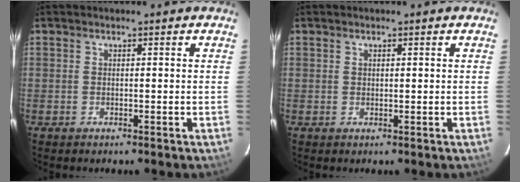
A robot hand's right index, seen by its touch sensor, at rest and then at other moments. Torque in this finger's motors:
{"motor_torque": [-0.15, -0.06, -0.04, 0.00]}